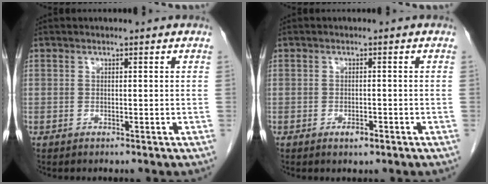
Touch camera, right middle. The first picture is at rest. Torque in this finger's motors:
{"motor_torque": [0.62, -0.20, 0.00, 0.00]}